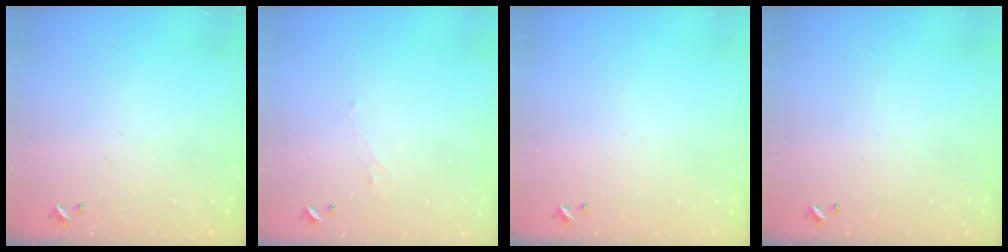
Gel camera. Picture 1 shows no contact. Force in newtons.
{"total": 1.3, "press": 1.1, "slide": 0.7}
{"total": 0.0}
{"total": 0.0}